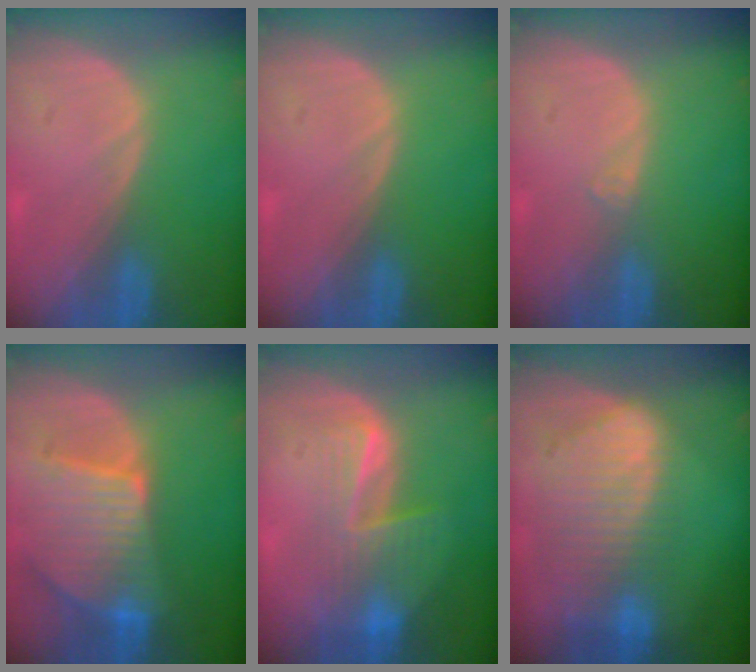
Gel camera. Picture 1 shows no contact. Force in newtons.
{"total": 0.0}
{"total": 0.6, "press": 0.5, "slide": 0.2}
{"total": 9.6, "press": 8.5, "slide": 4.6}
{"total": 7.2, "press": 6.6, "slide": 2.9}
{"total": 10.0, "press": 8.5, "slide": 5.2}